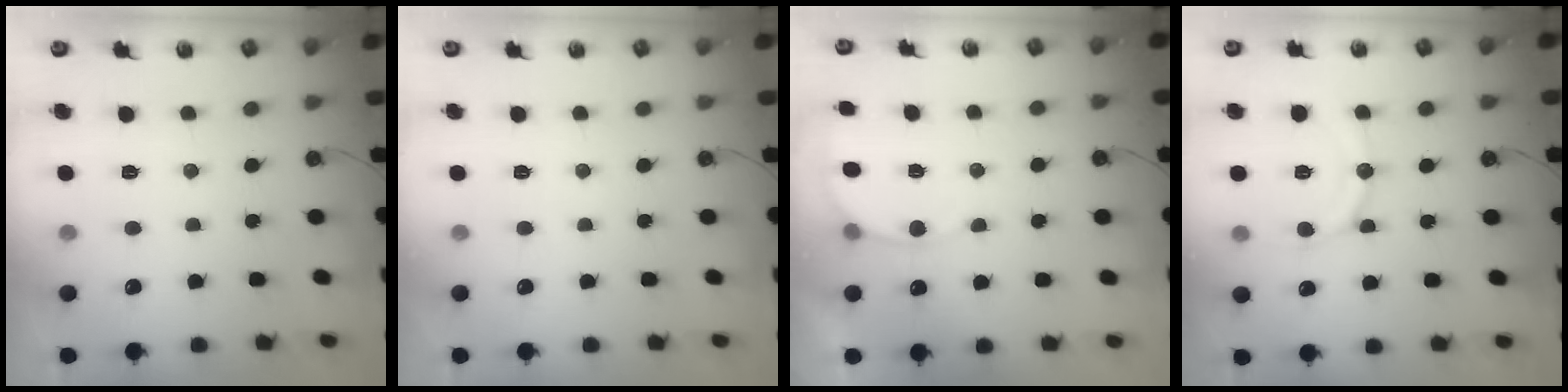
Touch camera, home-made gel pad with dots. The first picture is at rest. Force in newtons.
{"total": 0.0}
{"total": 5.5, "press": 5.4, "slide": 0.7}
{"total": 12.0, "press": 11.9, "slide": 1.2}